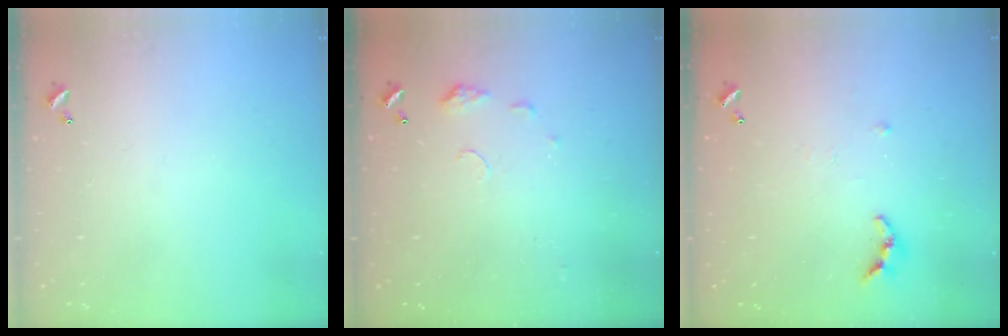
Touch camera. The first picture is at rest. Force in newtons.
{"total": 5.6, "press": 5.6, "slide": 0.7}
{"total": 6.4, "press": 6.4, "slide": 0.5}